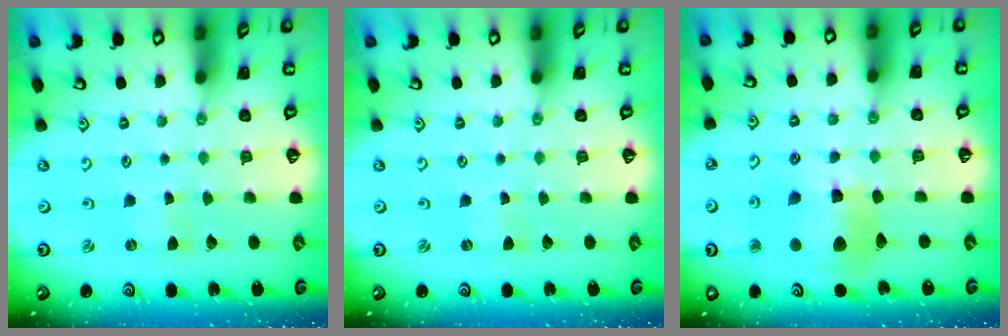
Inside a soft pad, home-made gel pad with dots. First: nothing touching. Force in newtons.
{"total": 0.9, "press": 0.9, "slide": 0.1}
{"total": 12.5, "press": 12.3, "slide": 2.1}